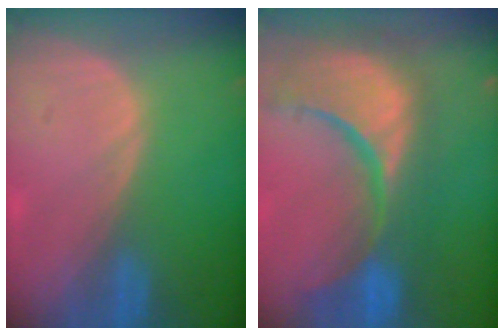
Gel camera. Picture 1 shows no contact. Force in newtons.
{"total": 15.3, "press": 12.2, "slide": 9.3}